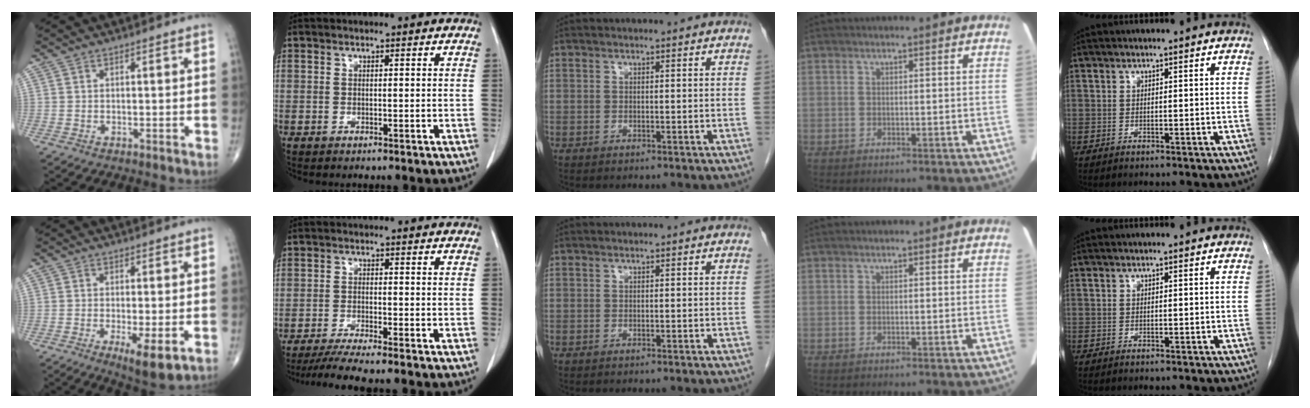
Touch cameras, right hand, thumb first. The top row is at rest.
{"thumb": {"total": 7.0, "force": [-2.4, 1.9, 6.3], "torque": [-0.102, -0.018, -0.035]}, "index": {"total": 5.0, "force": [-4.2, -1.0, 2.6], "torque": [-0.046, -0.020, -0.080]}}